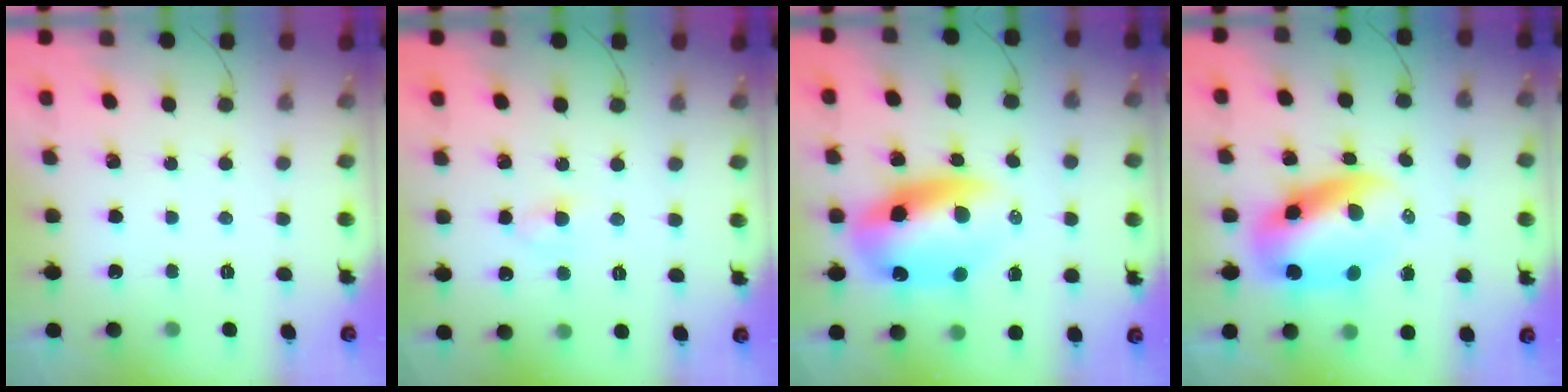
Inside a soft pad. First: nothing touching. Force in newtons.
{"total": 3.0, "press": 2.8, "slide": 1.0}
{"total": 13.9, "press": 13.6, "slide": 3.2}
{"total": 11.9, "press": 11.5, "slide": 3.2}